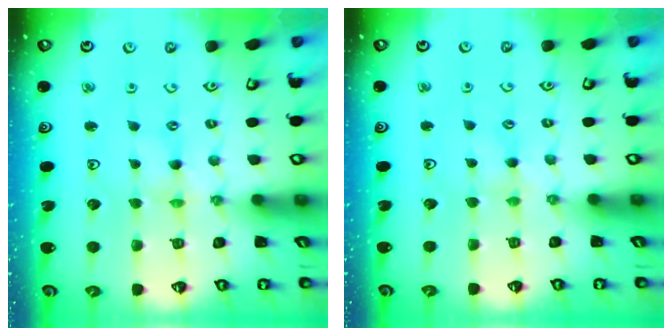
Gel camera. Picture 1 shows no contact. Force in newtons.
{"total": 1.7, "press": 1.6, "slide": 0.3}